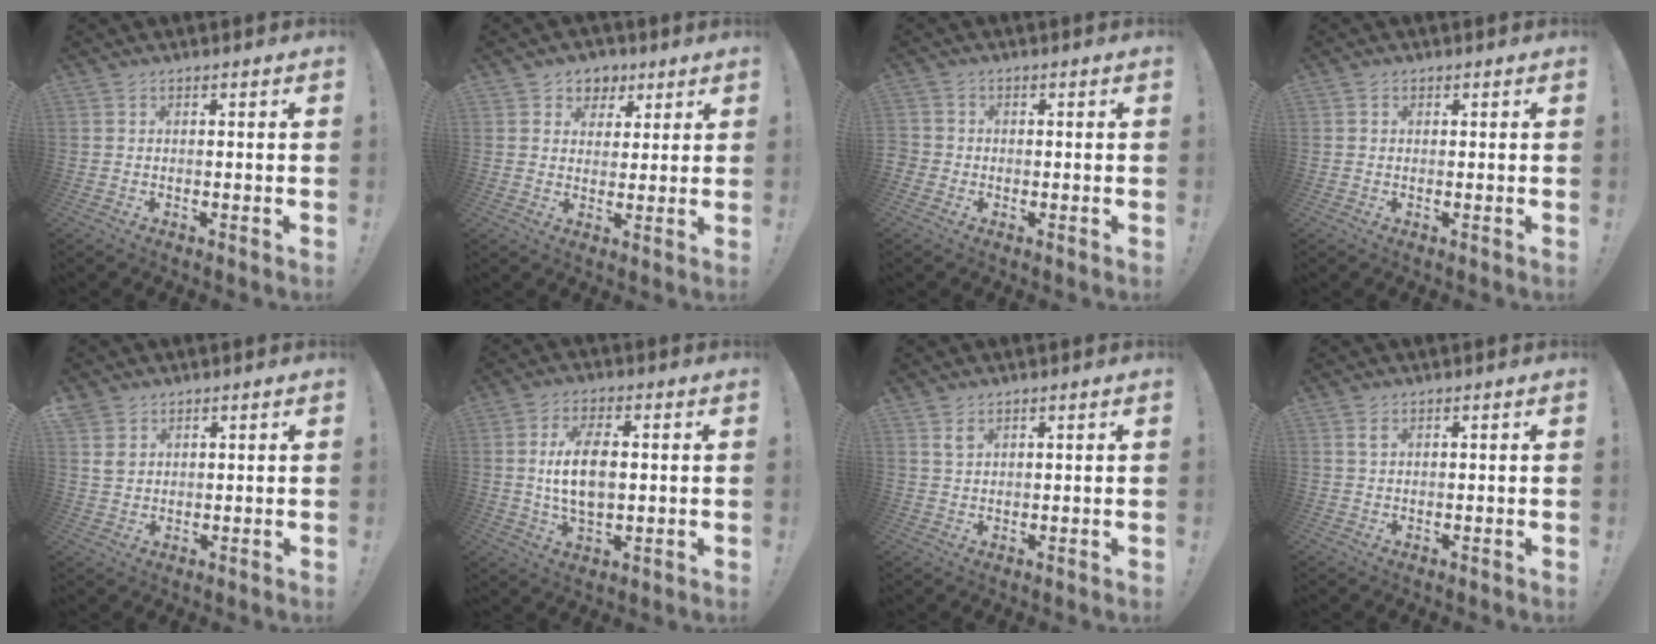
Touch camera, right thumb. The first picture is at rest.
{"total": 6.3, "force": [2.6, 5.6, 1.1], "torque": [-0.001, -0.018, 0.051]}
{"total": 2.5, "force": [-0.9, 2.1, 0.9], "torque": [-0.016, 0.007, -0.017]}
{"total": 0.7, "force": [0.2, 0.7, 0.1], "torque": [0.006, -0.001, 0.002]}
{"total": 4.3, "force": [2.5, 3.3, 1.5], "torque": [-0.013, -0.013, 0.047]}
{"total": 11.2, "force": [1.0, 5.9, 9.4], "torque": [-0.166, -0.007, 0.014]}
{"total": 2.8, "force": [2.0, 1.4, 1.3], "torque": [-0.012, -0.012, 0.037]}
{"total": 1.7, "force": [1.1, 0.7, 1.0], "torque": [-0.005, -0.006, 0.017]}